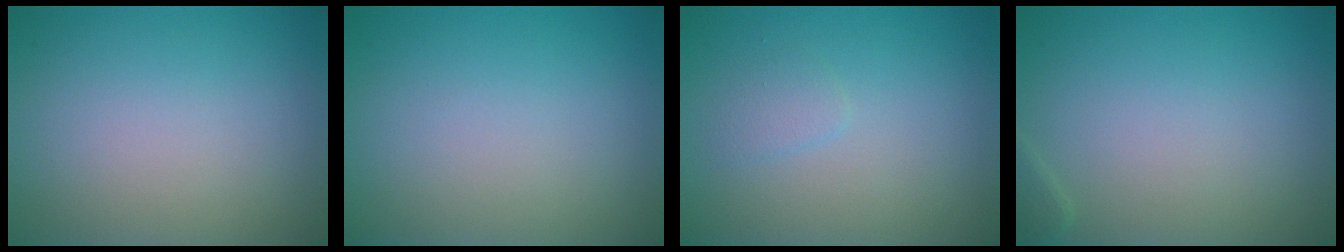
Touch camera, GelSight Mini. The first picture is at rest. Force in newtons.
{"total": 0.0}
{"total": 1.0, "press": 1.0, "slide": 0.0}
{"total": 0.7, "press": 0.7, "slide": 0.0}